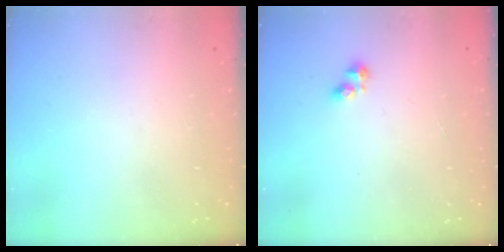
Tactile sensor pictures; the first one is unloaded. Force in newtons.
{"total": 2.7, "press": 2.7, "slide": 0.4}